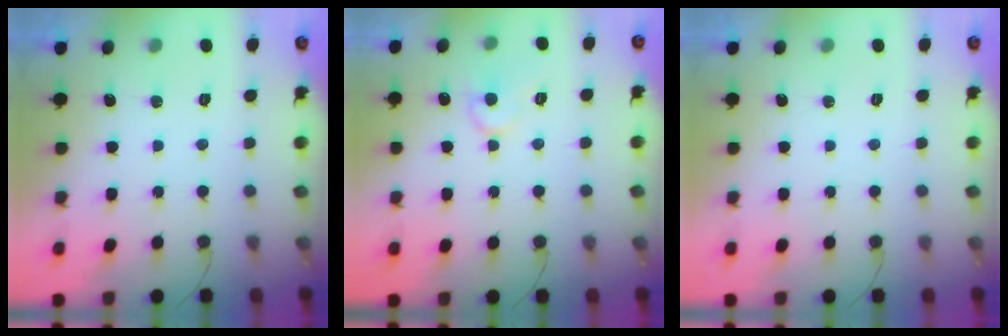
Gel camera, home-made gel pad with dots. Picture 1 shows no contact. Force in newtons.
{"total": 7.6, "press": 7.5, "slide": 0.8}
{"total": 0.0}